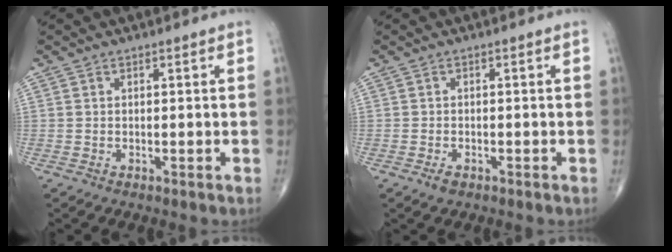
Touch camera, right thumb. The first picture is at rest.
{"total": 1.5, "force": [-0.9, 0.8, 0.9], "torque": [-0.017, 0.002, -0.014]}